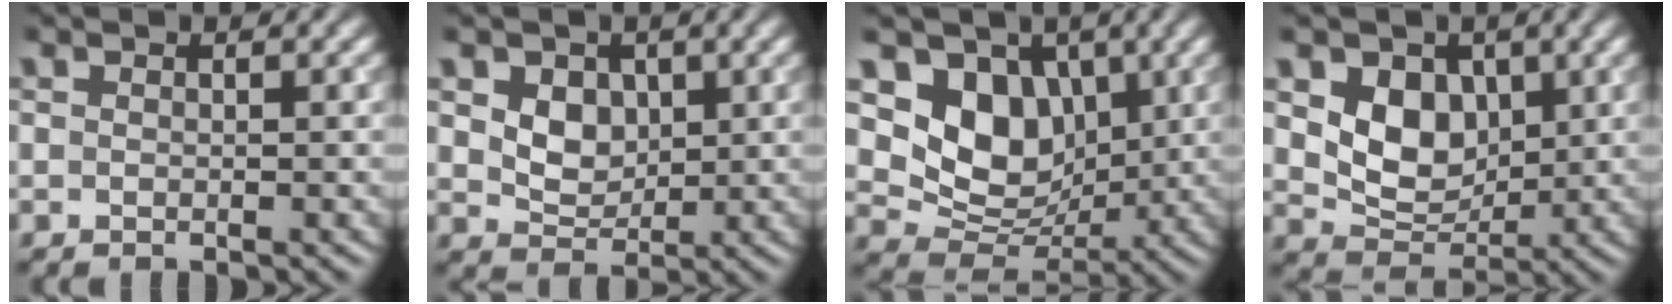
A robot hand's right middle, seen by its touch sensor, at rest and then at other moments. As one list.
[{"total": 4.1, "force": [1.4, 3.1, 2.3], "torque": [-0.051, -0.005, 0.026]}, {"total": 7.2, "force": [2.2, 5.6, 4.0], "torque": [-0.063, -0.016, 0.031]}, {"total": 5.2, "force": [1.3, 4.0, 3.2], "torque": [-0.059, -0.011, 0.023]}]